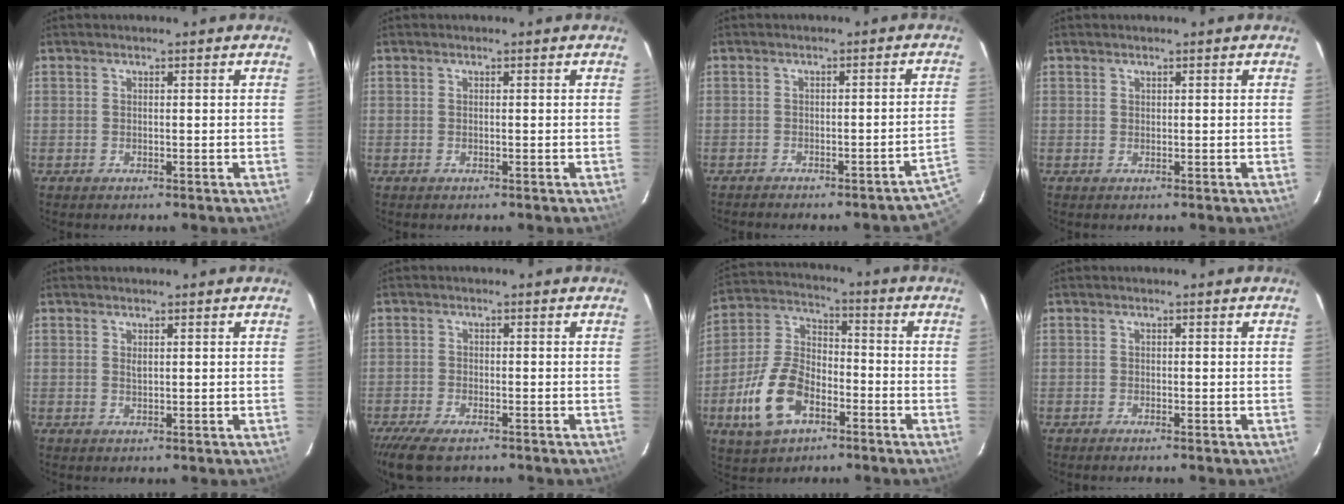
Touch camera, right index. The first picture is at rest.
{"total": 0.0}
{"total": 8.7, "force": [-6.9, 0.7, 5.3], "torque": [-0.062, 0.001, -0.076]}
{"total": 0.0}
{"total": 0.7, "force": [0.4, 0.3, 0.5], "torque": [-0.010, 0.003, 0.008]}
{"total": 6.4, "force": [-5.0, 2.0, 3.4], "torque": [-0.088, -0.022, -0.094]}
{"total": 13.8, "force": [-6.4, 8.1, 9.1], "torque": [-0.202, 0.014, -0.116]}
{"total": 0.9, "force": [-0.8, 0.0, 0.4], "torque": [-0.009, -0.001, -0.016]}